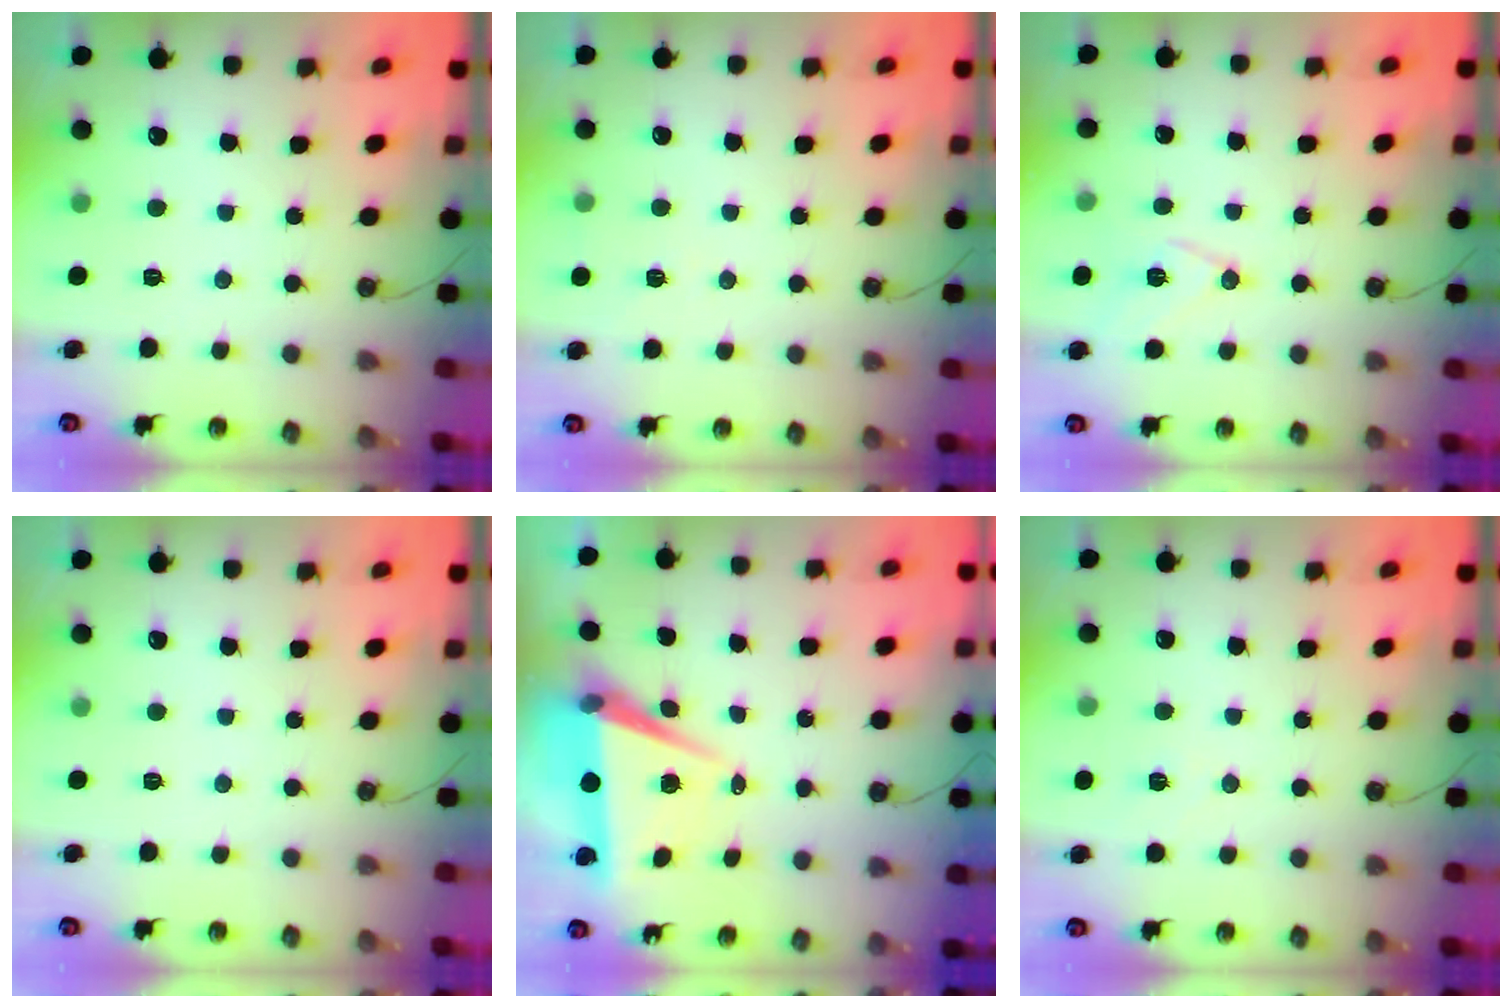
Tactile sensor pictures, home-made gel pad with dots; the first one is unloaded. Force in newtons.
{"total": 5.6, "press": 3.5, "slide": 4.4}
{"total": 10.5, "press": 10.0, "slide": 3.4}
{"total": 0.0}
{"total": 8.1, "press": 6.9, "slide": 4.2}
{"total": 5.9, "press": 4.0, "slide": 4.4}